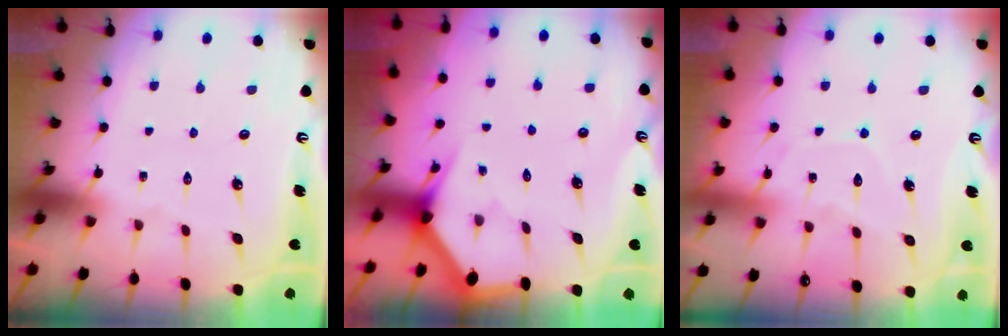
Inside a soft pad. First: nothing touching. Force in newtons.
{"total": 3.0, "press": 3.0, "slide": 0.1}
{"total": 7.7, "press": 7.6, "slide": 0.9}